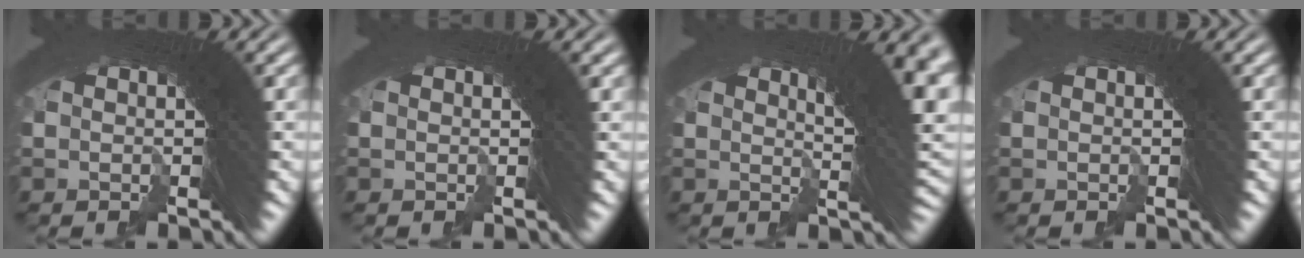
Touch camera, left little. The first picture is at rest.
{"total": 0.5, "force": [0.4, -0.1, 0.4], "torque": [-0.008, -0.001, 0.005]}
{"total": 6.7, "force": [2.5, 0.9, 6.2], "torque": [-0.046, 0.017, 0.036]}
{"total": 0.0}